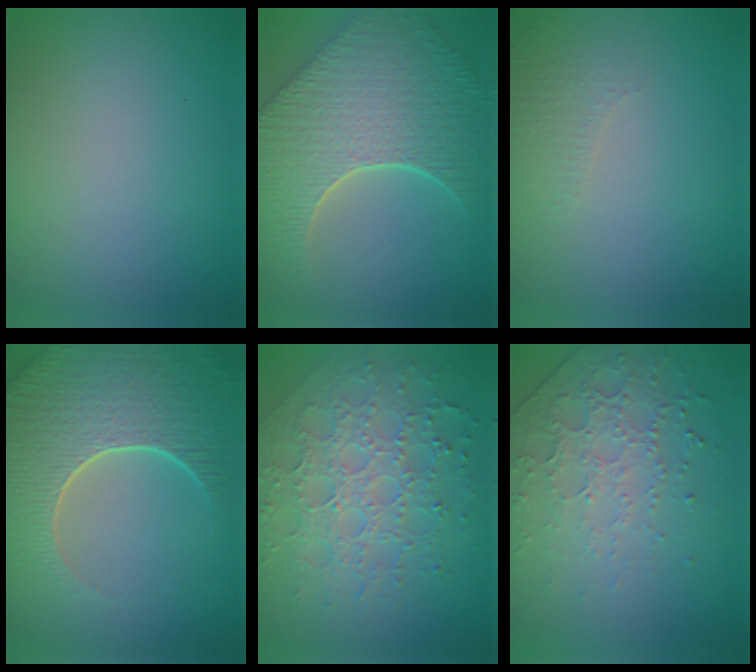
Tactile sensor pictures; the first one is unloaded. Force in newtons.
{"total": 10.3, "press": 7.4, "slide": 7.2}
{"total": 1.6, "press": 1.6, "slide": 0.4}
{"total": 8.8, "press": 6.3, "slide": 6.2}
{"total": 7.7, "press": 5.5, "slide": 5.4}
{"total": 4.7, "press": 3.1, "slide": 3.6}